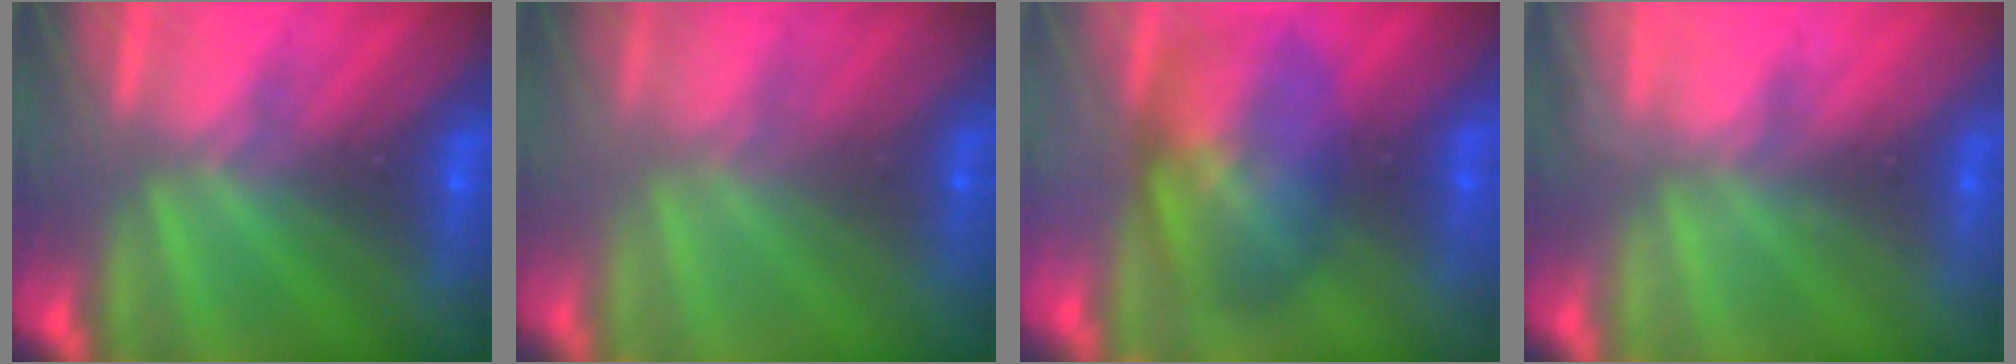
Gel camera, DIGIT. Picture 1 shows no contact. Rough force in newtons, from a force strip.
{"total": 8.8}
{"total": 5.9}
{"total": 2.2}